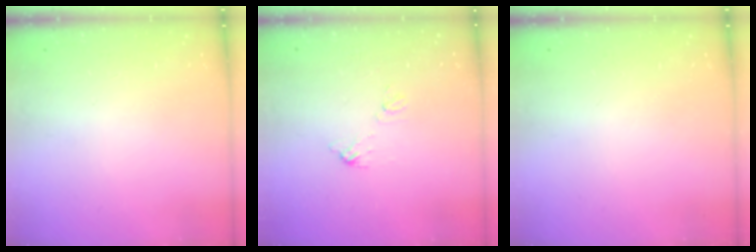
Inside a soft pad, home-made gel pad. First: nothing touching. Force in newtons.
{"total": 5.7, "press": 5.7, "slide": 0.4}
{"total": 0.0}